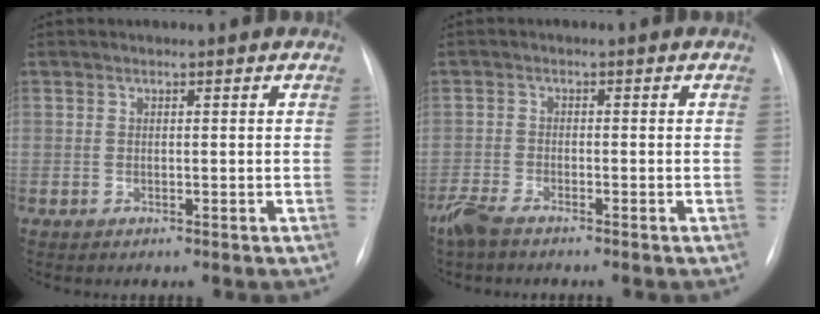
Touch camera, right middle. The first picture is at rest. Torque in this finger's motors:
{"motor_torque": [0.27, -0.26, 0.23, 0.08]}